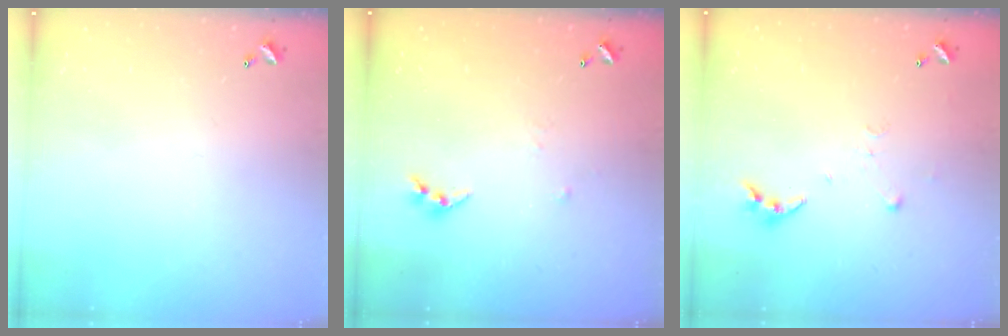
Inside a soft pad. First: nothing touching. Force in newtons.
{"total": 3.4, "press": 3.4, "slide": 0.4}
{"total": 4.9, "press": 4.8, "slide": 0.5}